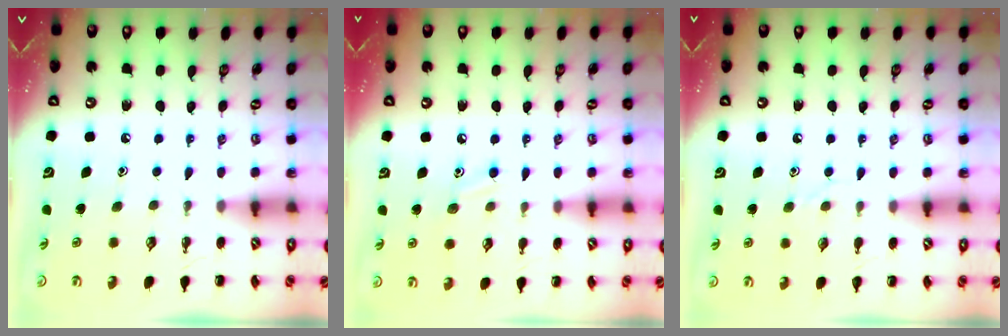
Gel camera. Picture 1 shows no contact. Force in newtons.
{"total": 8.0, "press": 7.6, "slide": 2.3}
{"total": 6.2, "press": 6.0, "slide": 1.2}